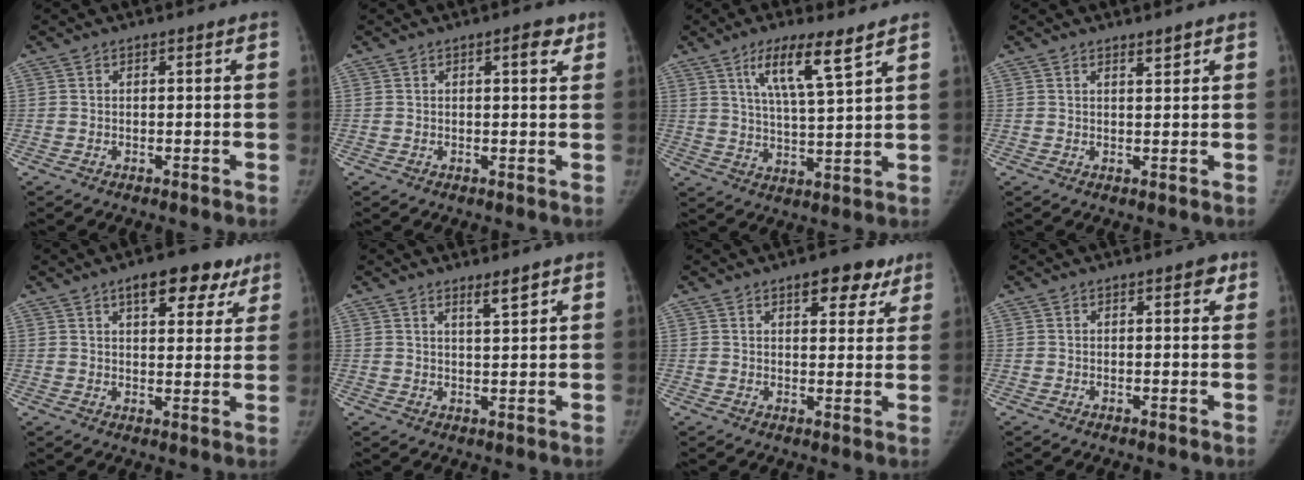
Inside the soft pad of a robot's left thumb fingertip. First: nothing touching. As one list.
[{"total": 2.7, "force": [1.4, 1.0, 2.1], "torque": [-0.022, -0.004, 0.016]}, {"total": 9.9, "force": [5.9, 1.4, 7.8], "torque": [-0.138, -0.033, 0.108]}, {"total": 1.4, "force": [1.2, 0.4, 0.7], "torque": [-0.006, -0.010, 0.020]}, {"total": 10.7, "force": [6.3, 5.2, 7.0], "torque": [-0.052, -0.016, 0.082]}, {"total": 3.0, "force": [2.2, 0.3, 2.0], "torque": [-0.029, -0.020, 0.038]}, {"total": 7.9, "force": [4.8, 4.0, 4.9], "torque": [-0.025, -0.017, 0.058]}, {"total": 2.2, "force": [1.1, 1.1, 1.5], "torque": [-0.005, -0.001, 0.009]}]